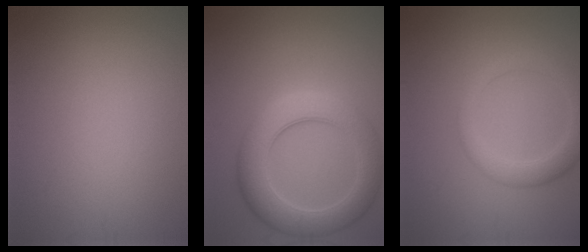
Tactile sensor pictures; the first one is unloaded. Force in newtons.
{"total": 6.6, "press": 6.6, "slide": 0.0}
{"total": 3.1, "press": 3.1, "slide": 0.2}